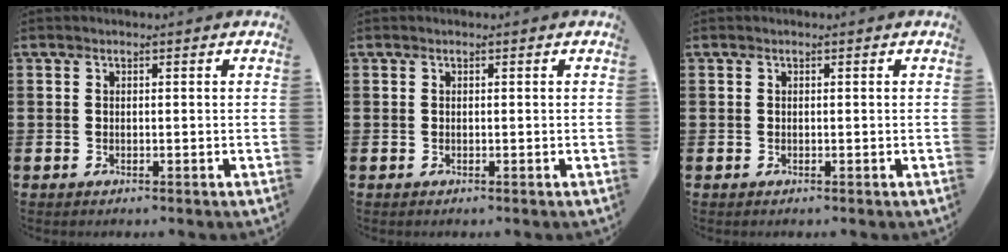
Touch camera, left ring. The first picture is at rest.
{"total": 0.0}
{"total": 0.0}